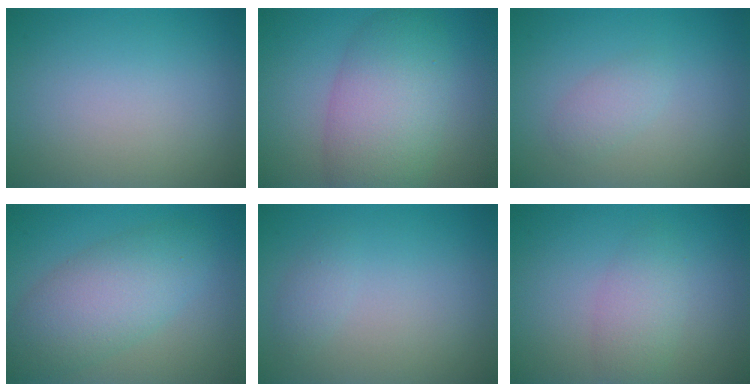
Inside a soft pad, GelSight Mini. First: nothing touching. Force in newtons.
{"total": 7.3, "press": 7.3, "slide": 0.3}
{"total": 1.5, "press": 1.5, "slide": 0.0}
{"total": 6.0, "press": 6.0, "slide": 0.3}
{"total": 1.1, "press": 1.1, "slide": 0.1}
{"total": 2.5, "press": 2.4, "slide": 0.2}